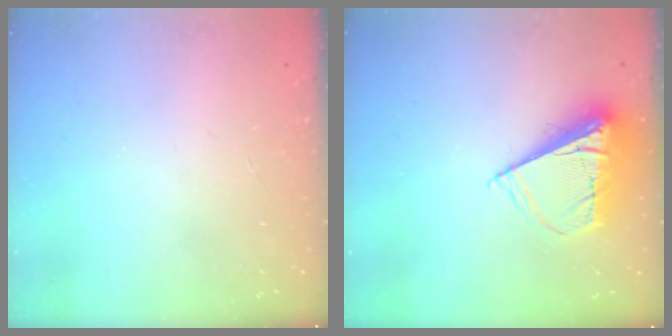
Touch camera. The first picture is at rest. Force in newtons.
{"total": 9.3, "press": 9.3, "slide": 1.1}